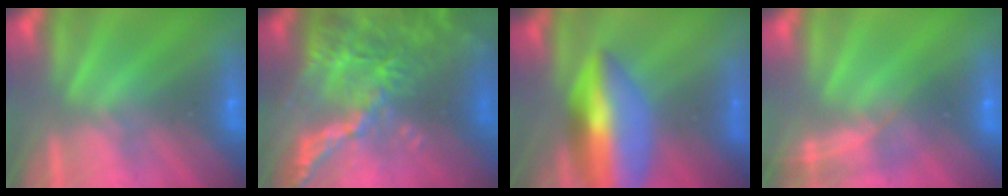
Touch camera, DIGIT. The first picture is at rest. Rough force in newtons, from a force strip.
{"total": 5.8}
{"total": 5.8}
{"total": 1.6}